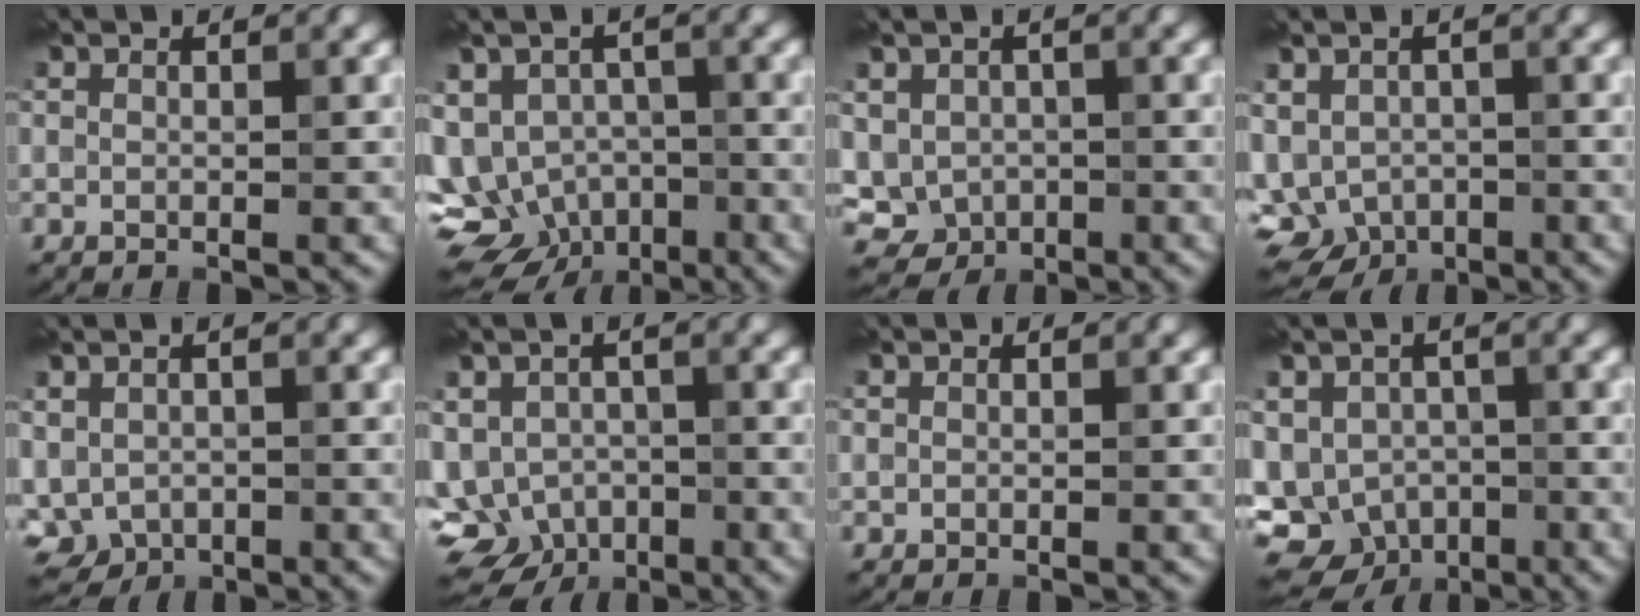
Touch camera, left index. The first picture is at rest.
{"total": 10.3, "force": [-5.1, 7.5, 5.0], "torque": [-0.080, -0.011, -0.074]}
{"total": 5.9, "force": [-0.6, 5.1, 2.9], "torque": [-0.045, 0.001, -0.012]}
{"total": 6.8, "force": [-2.4, 5.0, 3.9], "torque": [-0.057, -0.014, -0.029]}
{"total": 4.9, "force": [-1.2, 3.7, 3.0], "torque": [-0.055, -0.015, -0.008]}
{"total": 7.5, "force": [-3.4, 5.6, 3.6], "torque": [-0.047, -0.012, -0.056]}
{"total": 0.0}
{"total": 9.9, "force": [-5.1, 7.6, 3.7], "torque": [-0.053, -0.017, -0.078]}